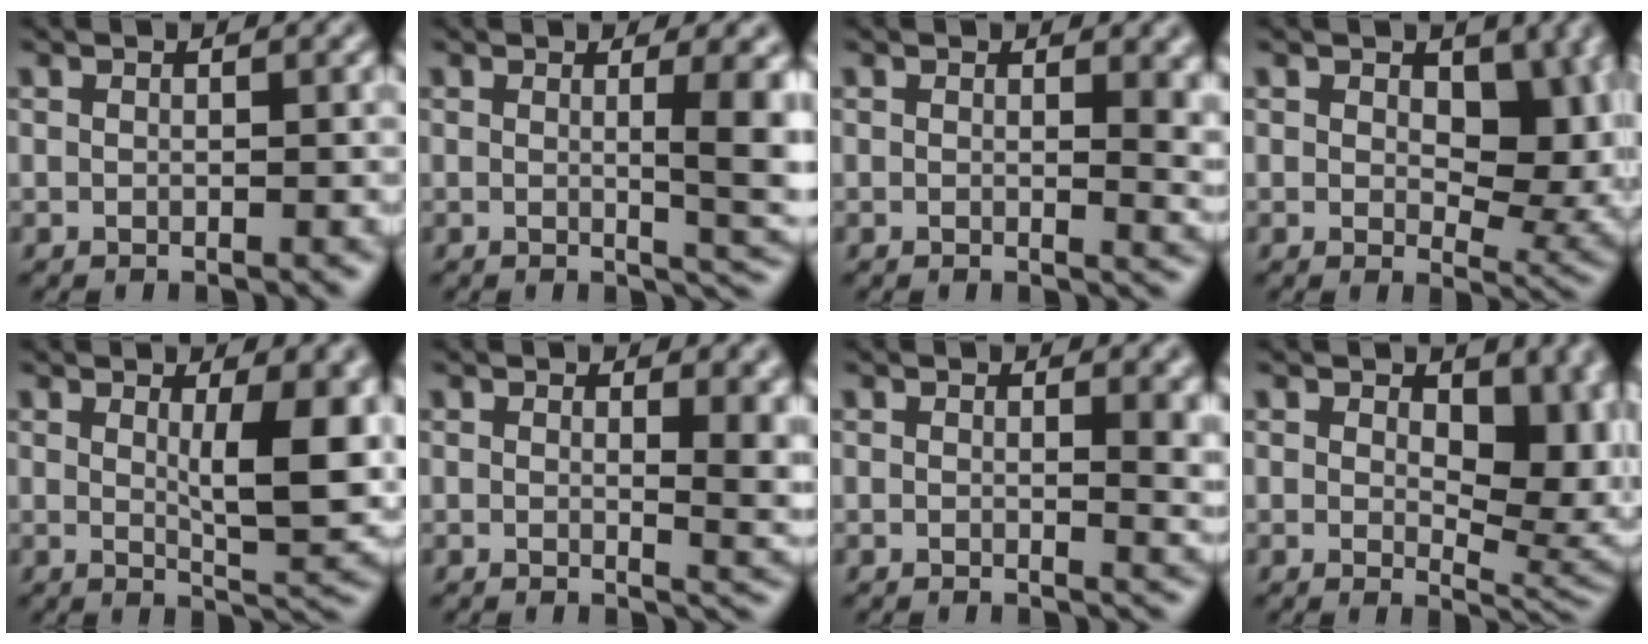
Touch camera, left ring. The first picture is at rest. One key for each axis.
{"total": 5.6, "fx": 0.4, "fy": 1.6, "fz": 5.3, "tx": -0.054, "ty": -0.004, "tz": 0.009}
{"total": 3.7, "fx": 0.9, "fy": 1.5, "fz": 3.2, "tx": -0.029, "ty": -0.009, "tz": 0.015}
{"total": 7.5, "fx": 1.6, "fy": 4.4, "fz": 5.8, "tx": -0.077, "ty": -0.011, "tz": 0.024}
{"total": 7.3, "fx": 1.6, "fy": 2.0, "fz": 6.8, "tx": -0.093, "ty": -0.011, "tz": 0.033}
{"total": 5.5, "fx": 1.4, "fy": 2.3, "fz": 4.8, "tx": -0.046, "ty": -0.010, "tz": 0.027}
{"total": 3.6, "fx": 1.0, "fy": 1.4, "fz": 3.1, "tx": -0.029, "ty": -0.004, "tz": 0.016}
{"total": 8.0, "fx": 1.5, "fy": 4.7, "fz": 6.3, "tx": -0.087, "ty": -0.016, "tz": 0.029}